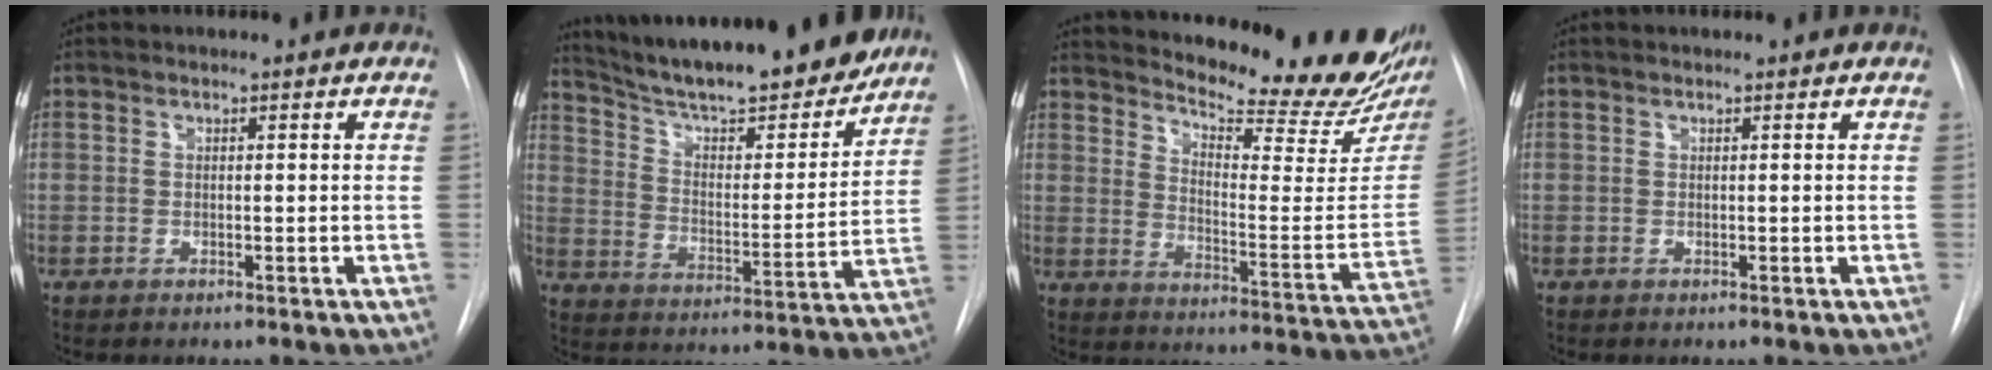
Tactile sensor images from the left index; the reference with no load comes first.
{"total": 23.0, "force": [20.3, 3.7, 10.3], "torque": [-0.169, -0.014, 0.297]}
{"total": 22.8, "force": [20.5, 3.7, 9.2], "torque": [-0.137, -0.099, 0.255]}
{"total": 0.0}